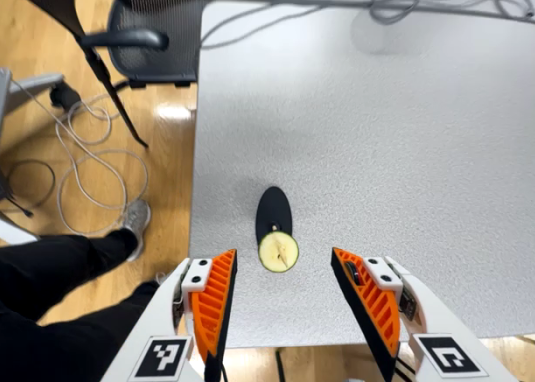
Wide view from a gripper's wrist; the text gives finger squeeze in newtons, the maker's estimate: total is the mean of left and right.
{"total": 0.6, "left": 0.5, "right": 0.6}